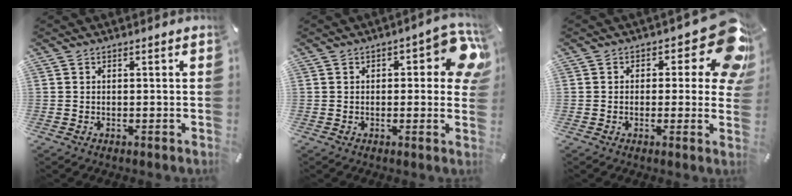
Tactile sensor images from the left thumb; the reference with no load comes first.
{"total": 11.3, "force": [2.2, 4.9, 9.9], "torque": [-0.114, -0.013, 0.035]}
{"total": 14.5, "force": [5.8, 6.5, 11.6], "torque": [-0.137, -0.044, 0.098]}